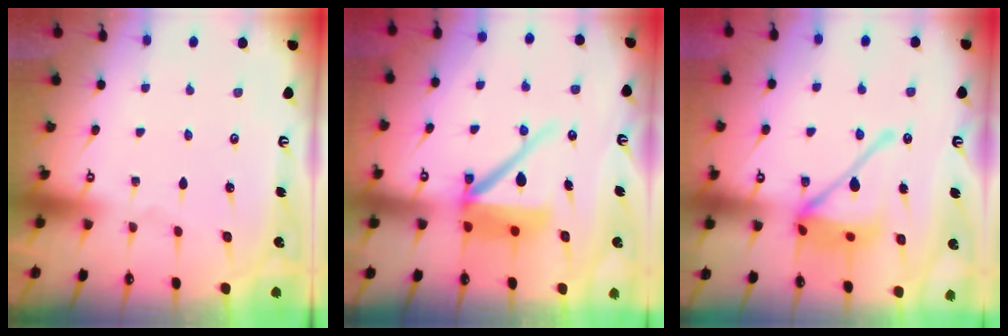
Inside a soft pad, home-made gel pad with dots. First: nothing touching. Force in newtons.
{"total": 12.3, "press": 12.2, "slide": 1.7}
{"total": 16.3, "press": 16.2, "slide": 2.1}